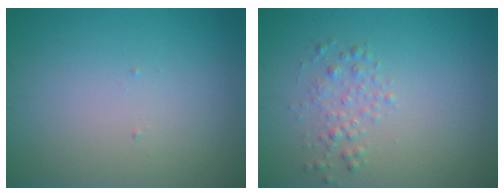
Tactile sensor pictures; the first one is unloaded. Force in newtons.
{"total": 1.6, "press": 1.6, "slide": 0.0}